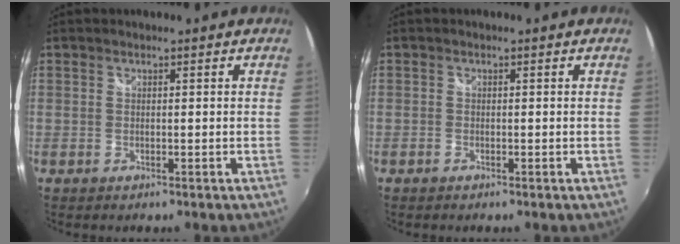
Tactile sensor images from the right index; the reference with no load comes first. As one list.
[{"total": 0.7, "force": [-0.6, 0.3, 0.1], "torque": [-0.003, -0.002, -0.014]}]